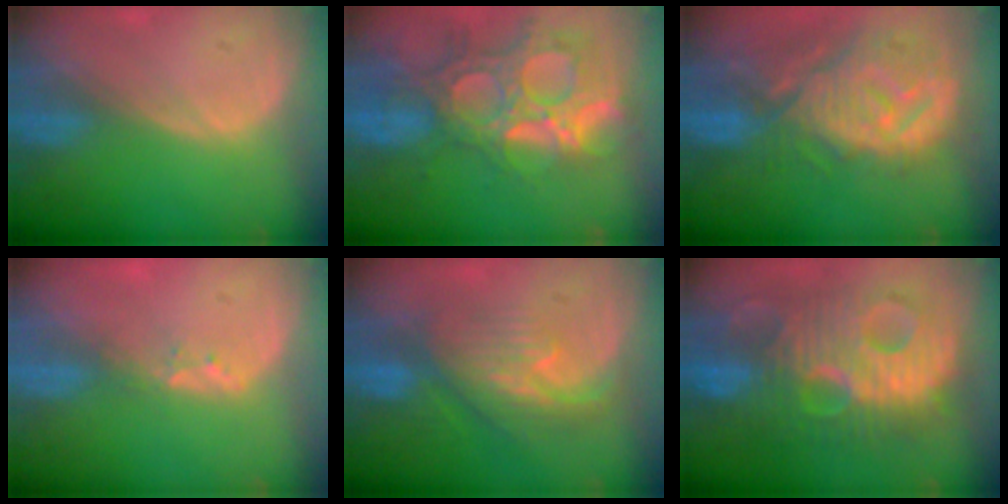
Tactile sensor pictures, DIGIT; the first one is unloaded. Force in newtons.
{"total": 14.3, "press": 11.9, "slide": 7.8}
{"total": 12.5, "press": 11.1, "slide": 5.7}
{"total": 1.7, "press": 1.5, "slide": 0.9}
{"total": 7.9, "press": 7.4, "slide": 2.9}
{"total": 13.6, "press": 13.5, "slide": 1.2}